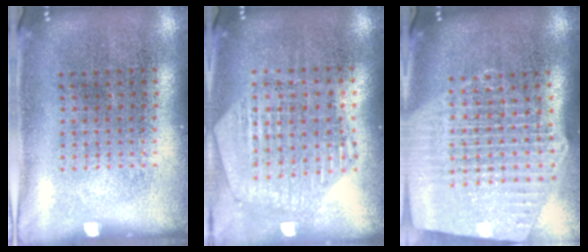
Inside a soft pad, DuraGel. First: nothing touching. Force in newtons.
{"total": 1.1, "press": 1.1, "slide": 0.3}
{"total": 2.8, "press": 2.3, "slide": 1.5}